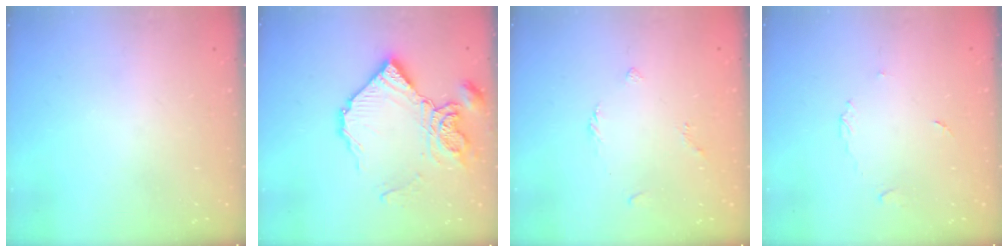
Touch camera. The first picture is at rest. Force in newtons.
{"total": 17.0, "press": 16.9, "slide": 1.9}
{"total": 2.1, "press": 2.0, "slide": 0.6}
{"total": 2.7, "press": 2.7, "slide": 0.4}